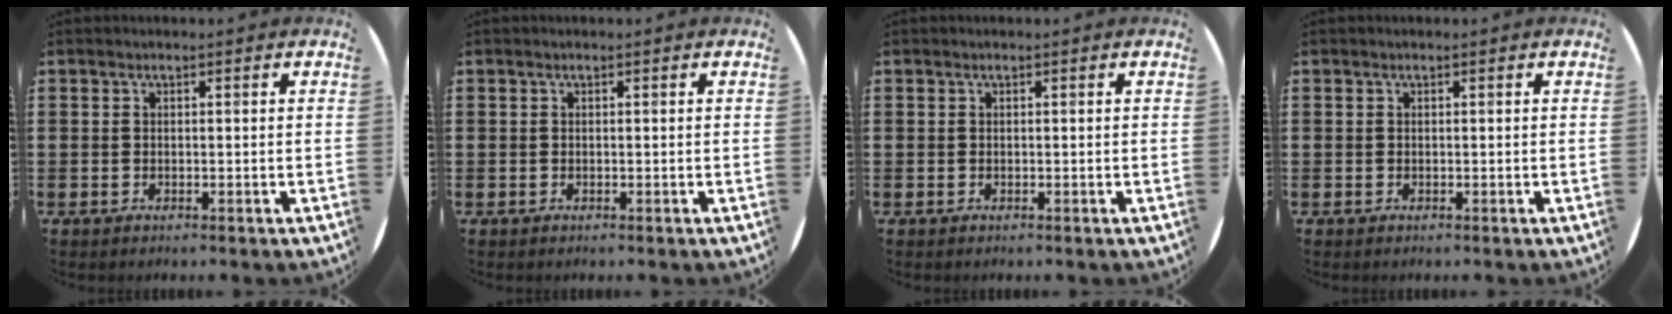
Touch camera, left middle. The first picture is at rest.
{"total": 0.0}
{"total": 0.0}
{"total": 0.0}